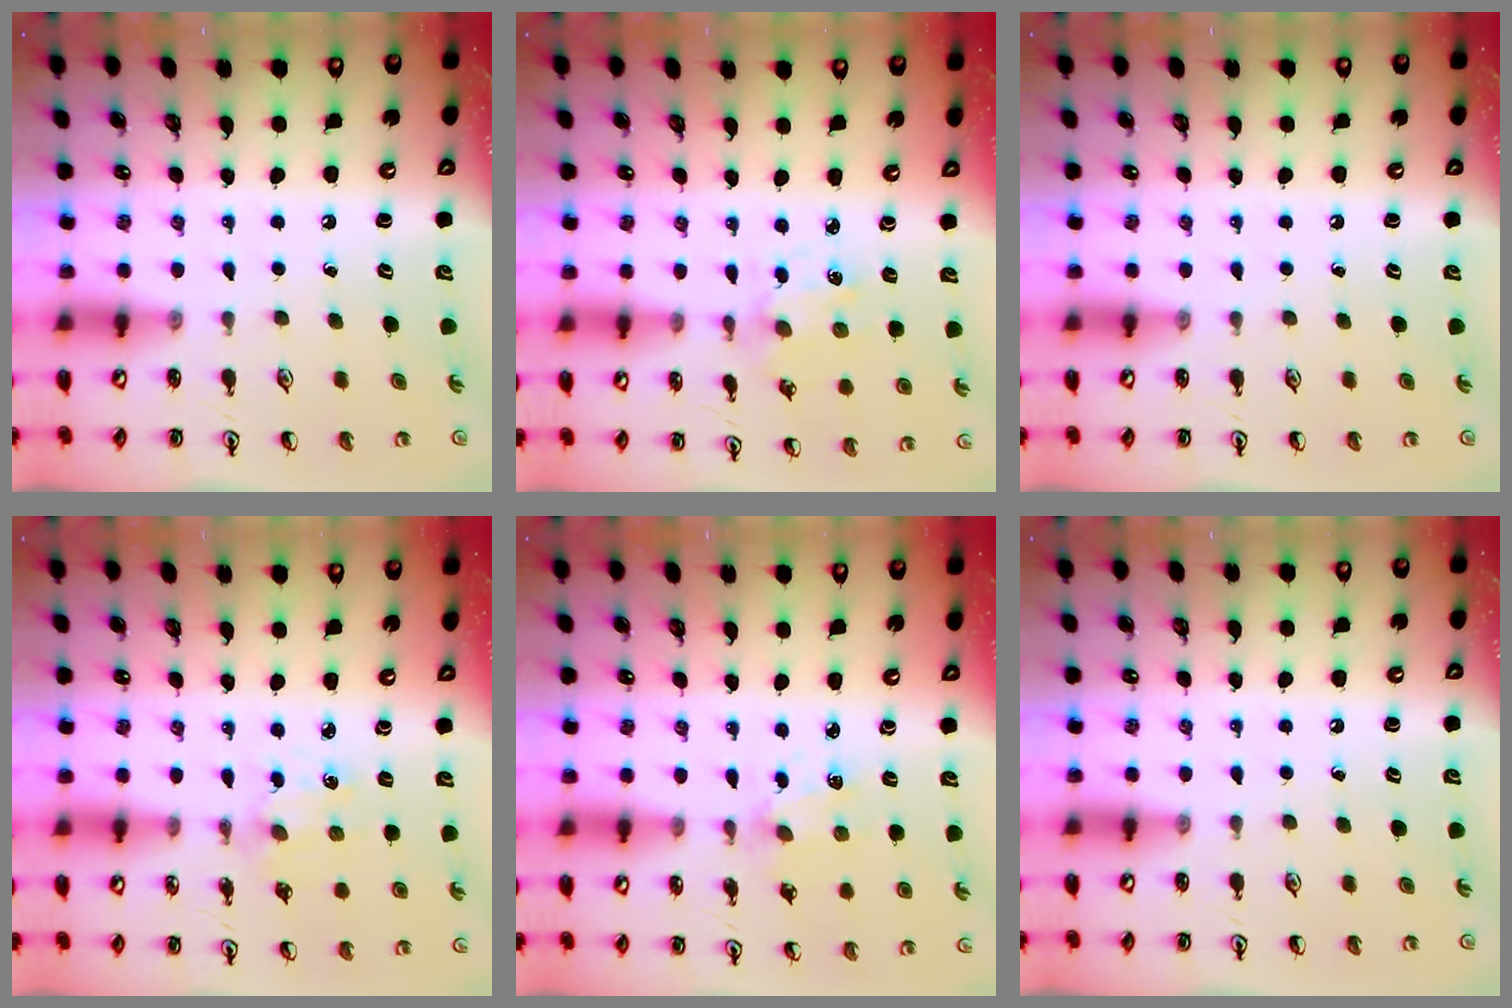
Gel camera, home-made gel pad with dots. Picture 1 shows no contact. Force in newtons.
{"total": 2.0, "press": 1.9, "slide": 0.4}
{"total": 0.0}
{"total": 1.8, "press": 1.8, "slide": 0.3}
{"total": 1.9, "press": 1.9, "slide": 0.4}
{"total": 0.0}